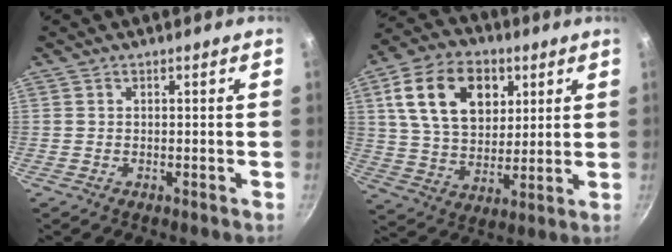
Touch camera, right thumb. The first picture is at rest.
{"total": 18.1, "force": [6.3, 12.4, 11.6], "torque": [-0.179, -0.009, 0.107]}